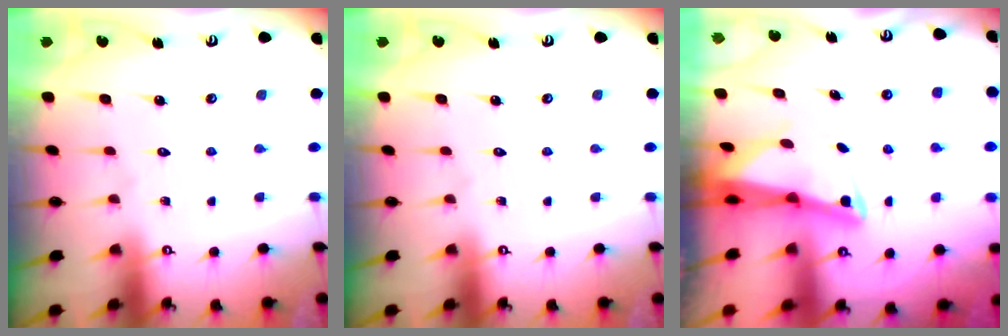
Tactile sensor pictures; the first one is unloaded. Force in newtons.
{"total": 0.0}
{"total": 3.6, "press": 3.5, "slide": 0.9}